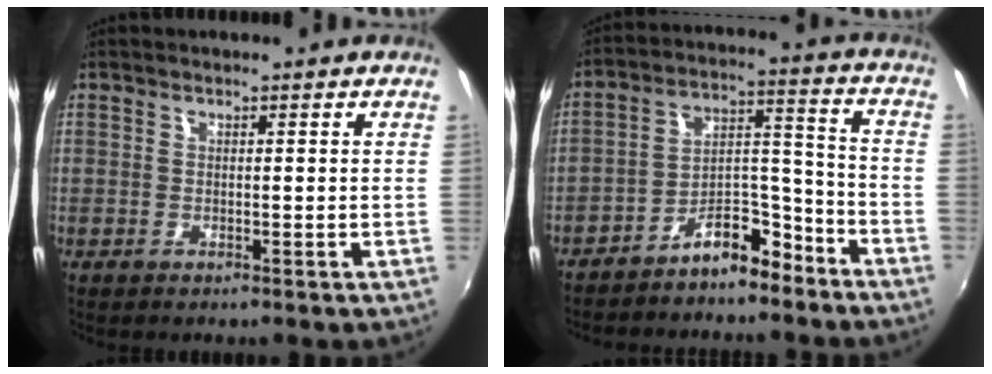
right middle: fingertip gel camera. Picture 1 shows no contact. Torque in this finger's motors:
{"motor_torque": [1.09, -1.05, 0.50, 0.10]}